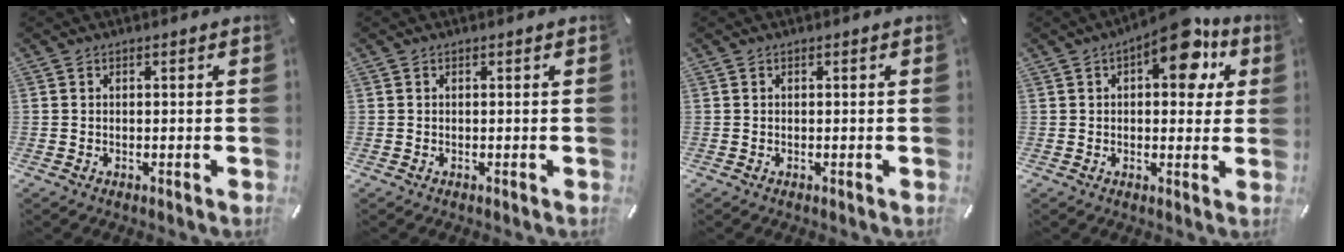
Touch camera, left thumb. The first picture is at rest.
{"total": 0.0}
{"total": 0.0}
{"total": 12.5, "force": [5.8, 6.0, 9.4], "torque": [-0.105, -0.032, 0.090]}